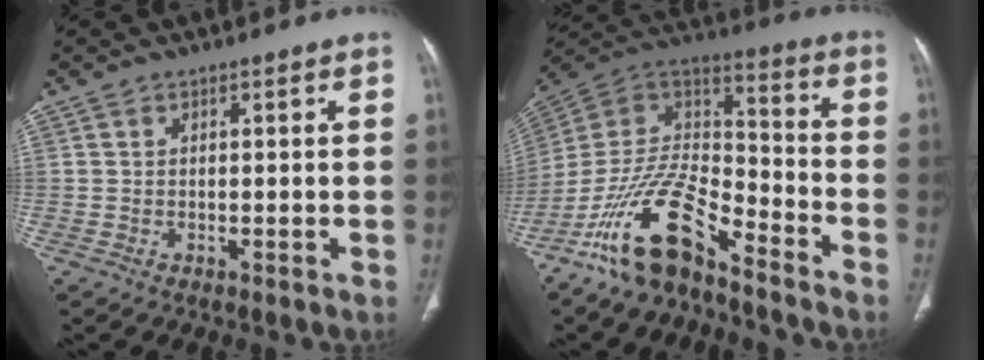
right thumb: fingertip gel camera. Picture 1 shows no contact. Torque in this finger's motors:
{"motor_torque": [2.71, 0.18, 1.84, -0.93, 0.48]}